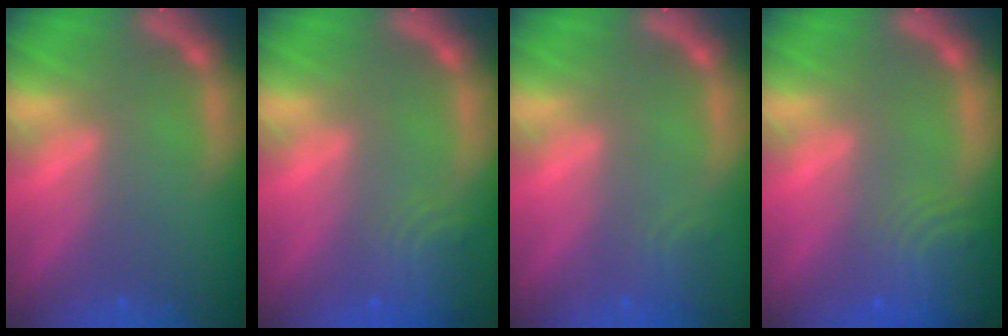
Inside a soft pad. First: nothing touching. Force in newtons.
{"total": 4.0}
{"total": 1.9}
{"total": 6.6}